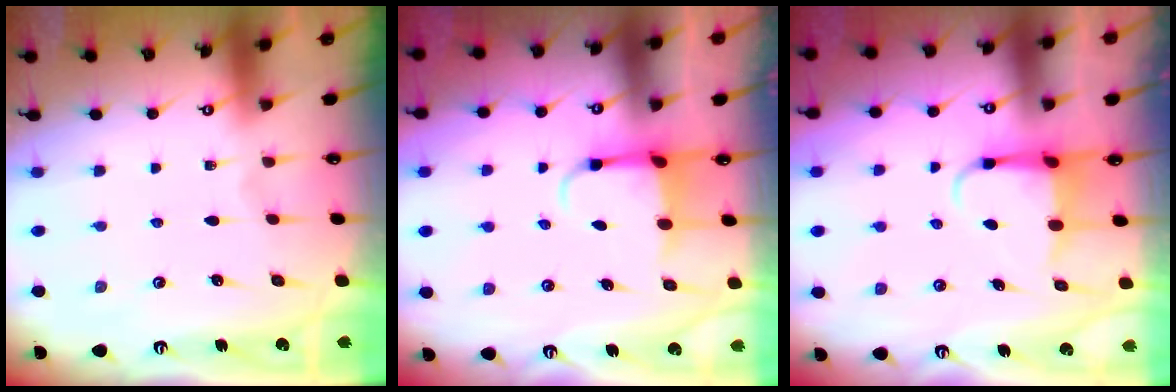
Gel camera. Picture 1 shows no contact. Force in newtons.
{"total": 3.8, "press": 3.6, "slide": 1.0}
{"total": 4.0, "press": 3.9, "slide": 0.5}